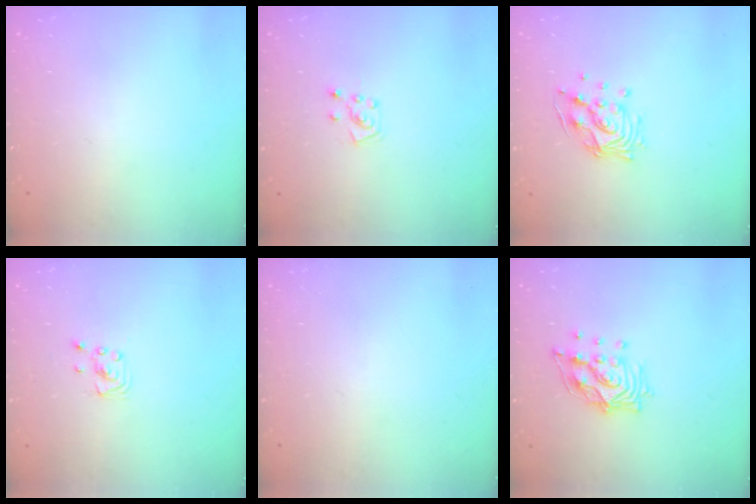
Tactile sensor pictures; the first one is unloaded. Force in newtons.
{"total": 6.2, "press": 6.1, "slide": 0.6}
{"total": 12.0, "press": 11.9, "slide": 1.2}
{"total": 2.1, "press": 2.1, "slide": 0.2}
{"total": 0.0}
{"total": 12.9, "press": 12.8, "slide": 1.2}